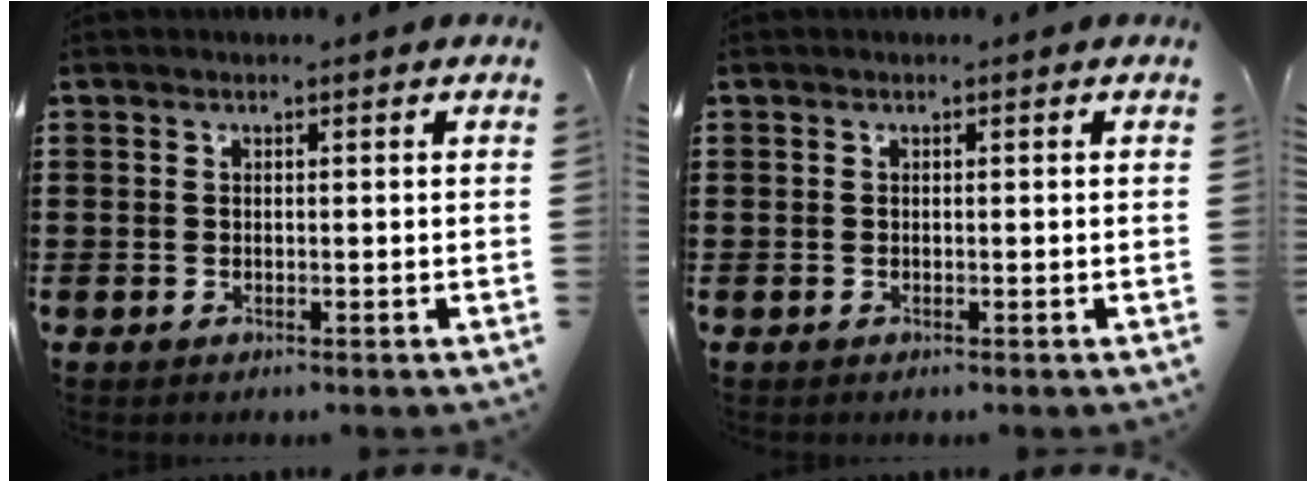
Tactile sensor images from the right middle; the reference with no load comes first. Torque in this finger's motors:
{"motor_torque": [0.21, -0.17, -0.01, 0.01]}